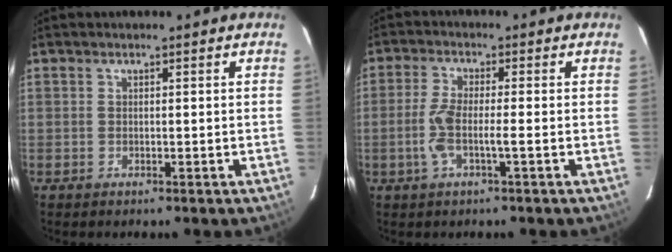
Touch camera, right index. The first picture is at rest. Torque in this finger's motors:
{"motor_torque": [0.94, -0.02, 0.28, 0.13]}